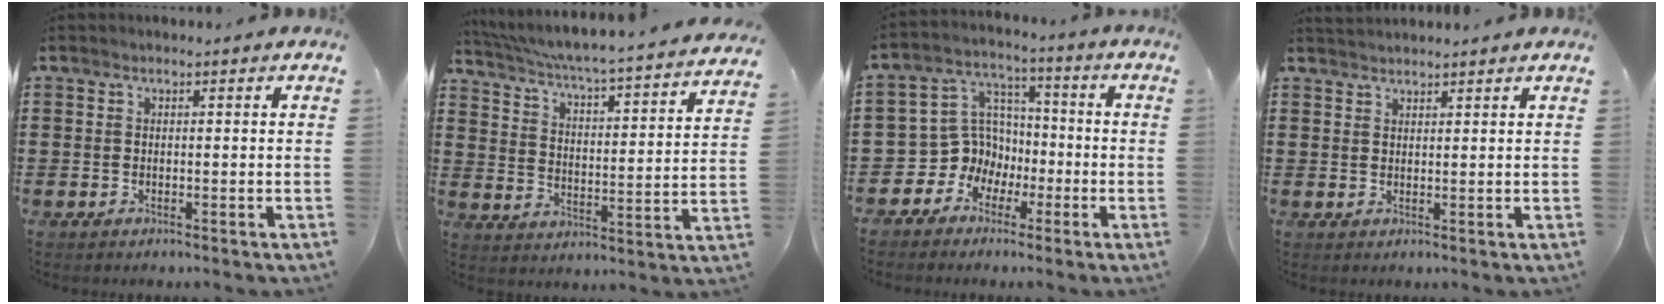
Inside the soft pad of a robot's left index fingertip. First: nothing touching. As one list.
[{"total": 4.3, "force": [3.8, -0.6, 1.8], "torque": [-0.056, -0.045, 0.054]}, {"total": 8.3, "force": [-2.2, 7.7, 2.1], "torque": [-0.089, 0.000, -0.045]}, {"total": 1.6, "force": [1.6, 0.1, 0.1], "torque": [-0.006, 0.002, 0.032]}]